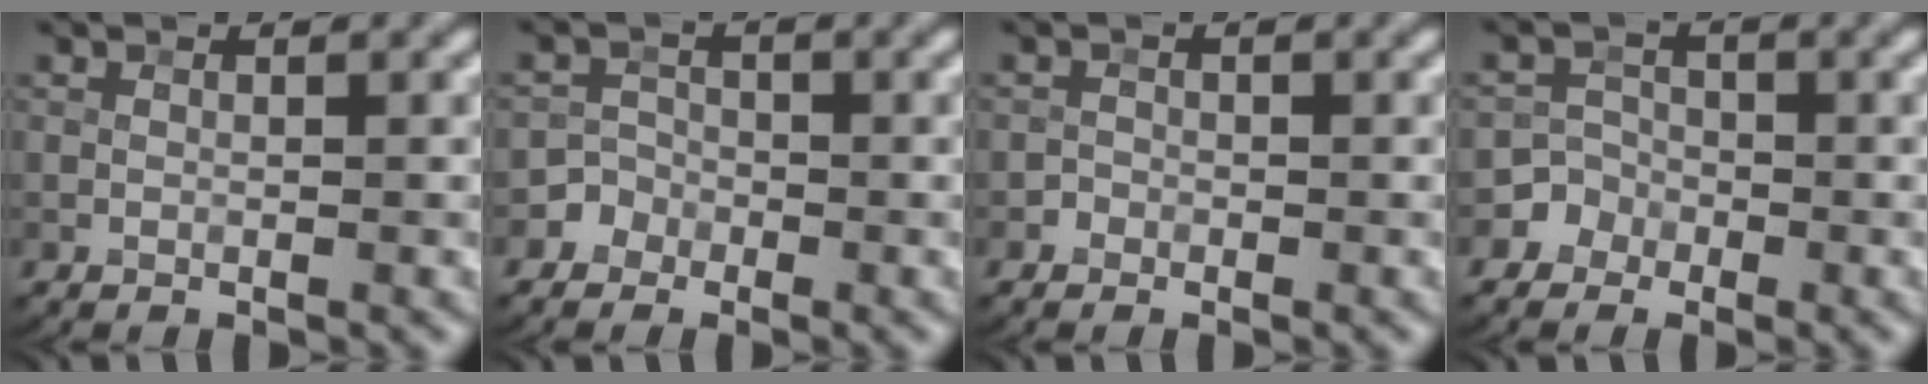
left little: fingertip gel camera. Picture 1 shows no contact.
{"total": 2.6, "force": [-1.5, 2.1, -0.4], "torque": [0.044, 0.007, -0.034]}
{"total": 0.9, "force": [-0.6, 0.6, -0.1], "torque": [0.009, 0.009, -0.013]}
{"total": 3.5, "force": [-1.8, 2.9, -0.4], "torque": [0.048, 0.005, -0.044]}